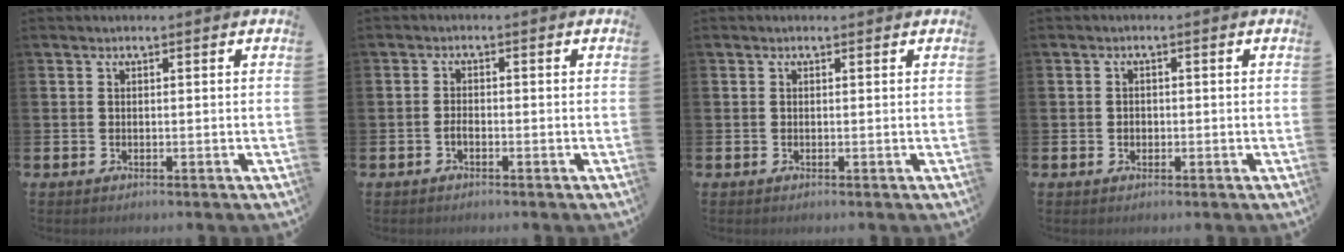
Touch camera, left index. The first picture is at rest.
{"total": 1.1, "force": [-0.8, 0.4, 0.8], "torque": [-0.022, 0.002, -0.014]}
{"total": 0.0}
{"total": 1.0, "force": [-0.2, 0.9, 0.5], "torque": [-0.001, 0.004, -0.008]}